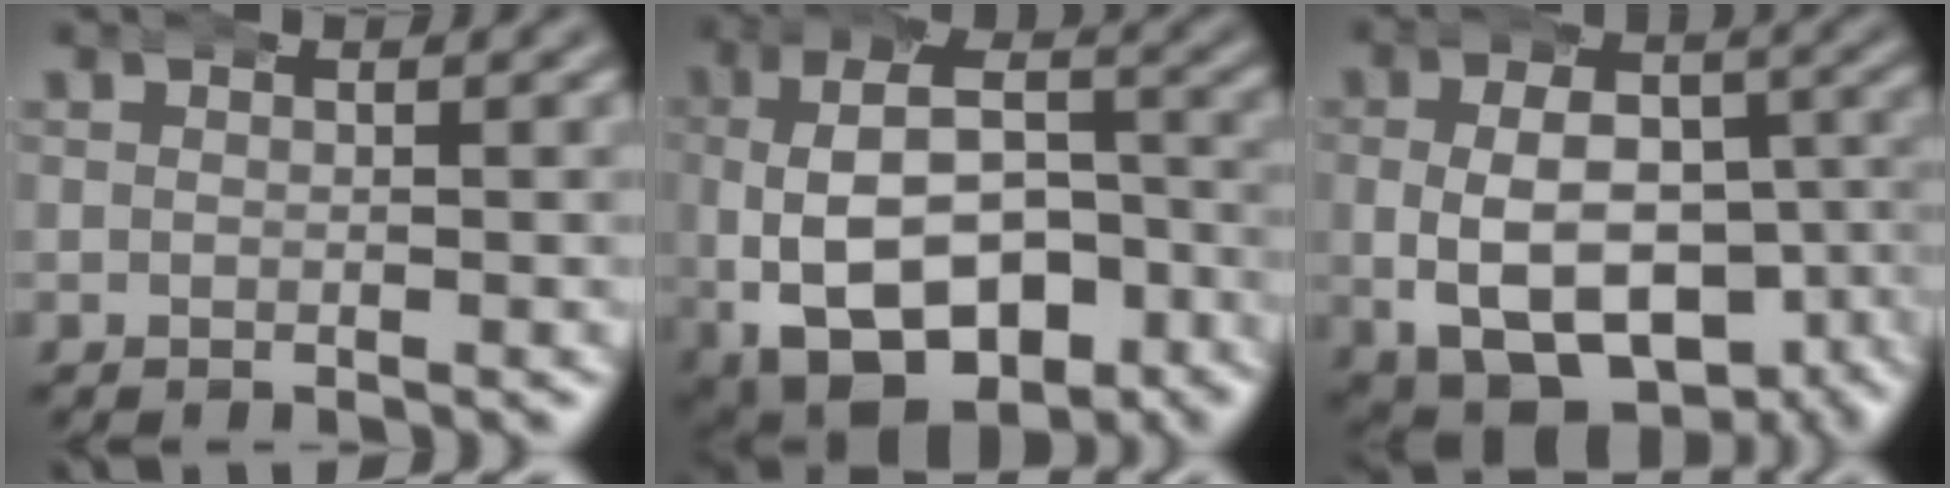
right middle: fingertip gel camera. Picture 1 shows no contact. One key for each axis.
{"total": 14.6, "fx": -6.0, "fy": 9.8, "fz": 9.1, "tx": -0.176, "ty": -0.049, "tz": -0.075}
{"total": 13.8, "fx": -5.5, "fy": 9.4, "fz": 8.5, "tx": -0.138, "ty": -0.041, "tz": -0.076}